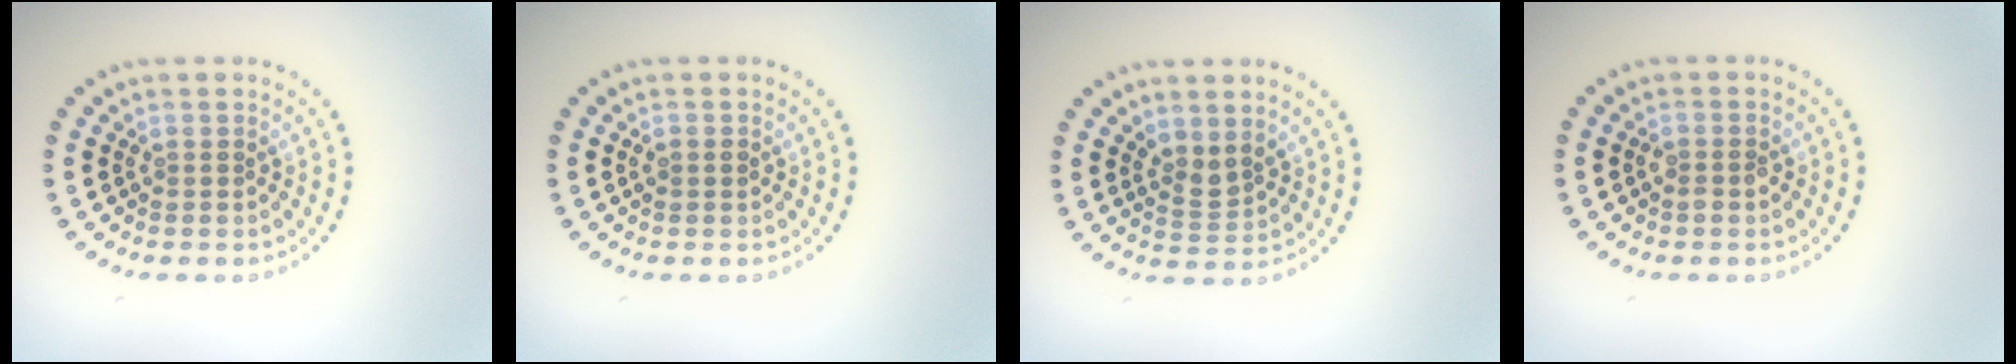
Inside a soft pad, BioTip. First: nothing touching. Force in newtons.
{"total": 0.9, "press": 0.9, "slide": 0.1}
{"total": 1.9, "press": 1.4, "slide": 1.2}
{"total": 1.0, "press": 1.0, "slide": 0.2}